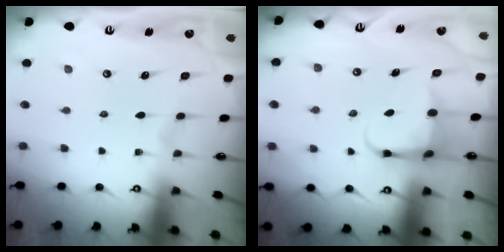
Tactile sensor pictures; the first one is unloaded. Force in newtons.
{"total": 4.7, "press": 4.7, "slide": 0.6}